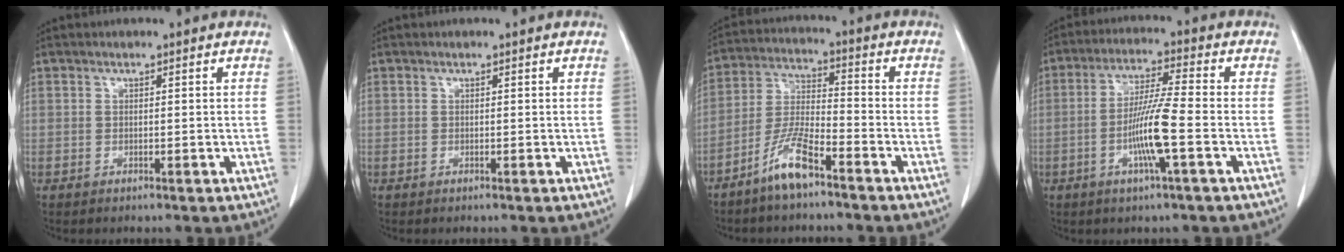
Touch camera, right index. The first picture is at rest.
{"total": 0.0}
{"total": 8.1, "force": [-5.6, 1.2, 5.7], "torque": [-0.122, -0.009, -0.113]}
{"total": 8.9, "force": [-2.6, -0.4, 8.5], "torque": [-0.165, -0.006, -0.052]}